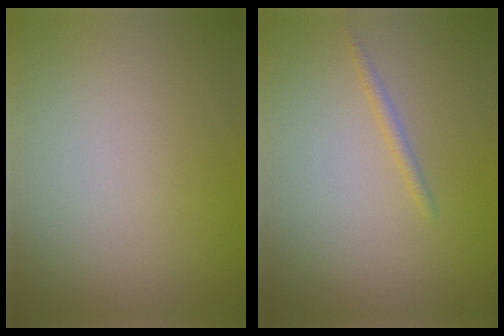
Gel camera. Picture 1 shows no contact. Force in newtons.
{"total": 0.8, "press": 0.8, "slide": 0.1}